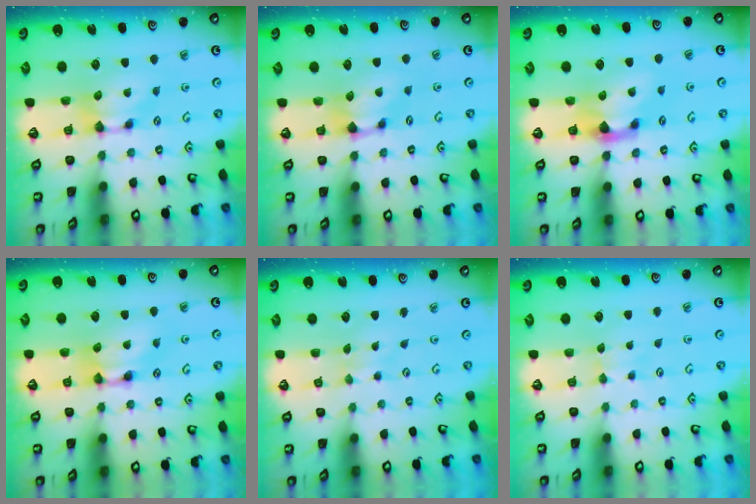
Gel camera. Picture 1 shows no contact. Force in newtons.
{"total": 0.8, "press": 0.4, "slide": 0.7}
{"total": 2.4, "press": 2.0, "slide": 1.3}
{"total": 2.1, "press": 2.1, "slide": 0.1}
{"total": 2.0, "press": 2.0, "slide": 0.1}
{"total": 2.3, "press": 2.2, "slide": 0.5}